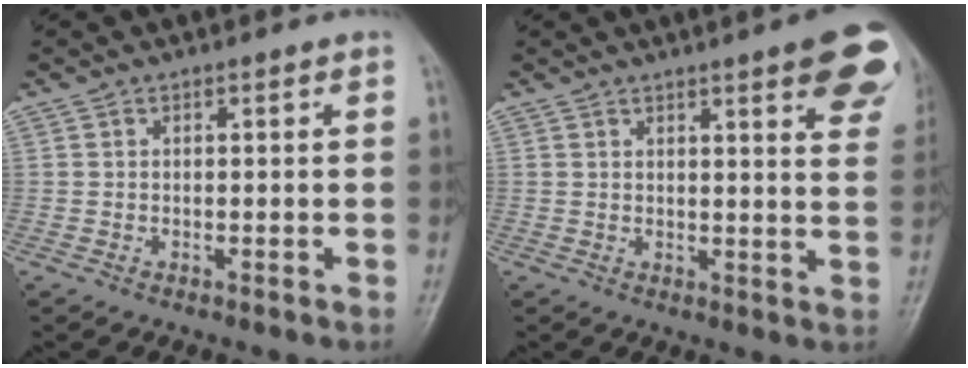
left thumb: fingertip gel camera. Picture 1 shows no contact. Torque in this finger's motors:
{"motor_torque": [0.20, 0.18, 0.22, 0.09, 0.10]}